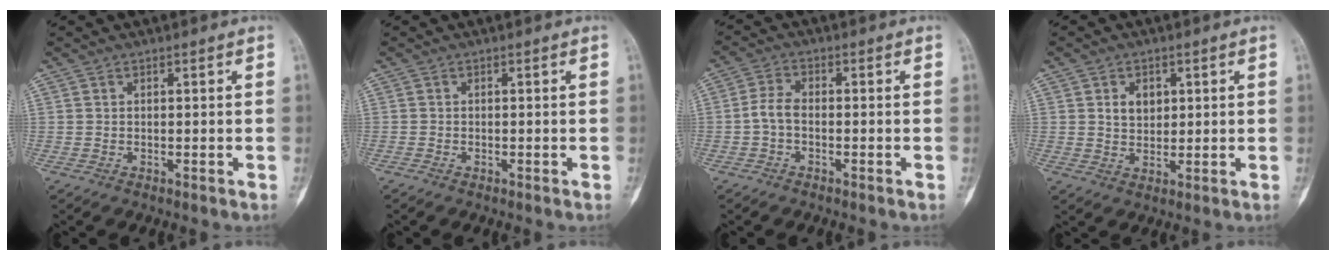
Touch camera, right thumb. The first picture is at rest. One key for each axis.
{"total": 0.0}
{"total": 3.5, "fx": -0.8, "fy": 2.0, "fz": 2.7, "tx": -0.055, "ty": 0.016, "tz": -0.025}
{"total": 4.3, "fx": 1.3, "fy": 3.2, "fz": 2.5, "tx": -0.022, "ty": -0.007, "tz": 0.024}